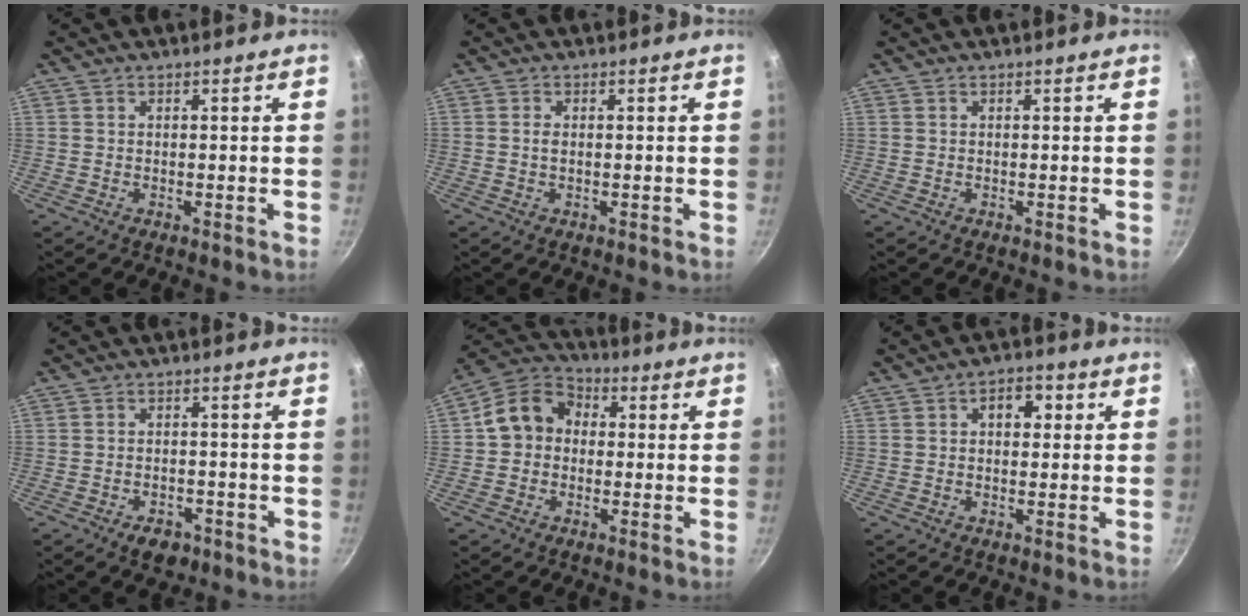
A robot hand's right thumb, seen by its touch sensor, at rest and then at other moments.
{"total": 3.1, "force": [0.1, 1.9, 2.4], "torque": [-0.048, 0.001, 0.000]}
{"total": 0.0}
{"total": 4.2, "force": [-2.6, 2.4, 2.2], "torque": [-0.024, 0.011, -0.036]}
{"total": 10.3, "force": [0.4, 8.6, 5.7], "torque": [-0.085, 0.032, -0.010]}
{"total": 4.9, "force": [1.2, 3.1, 3.6], "torque": [-0.034, 0.011, 0.012]}